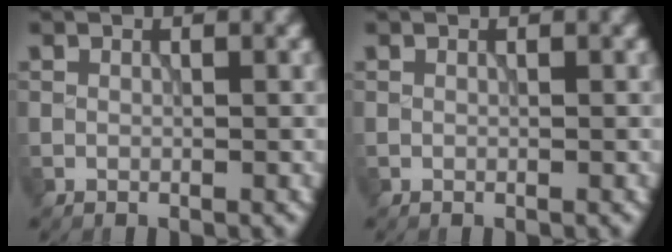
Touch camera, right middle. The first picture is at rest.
{"total": 0.0}